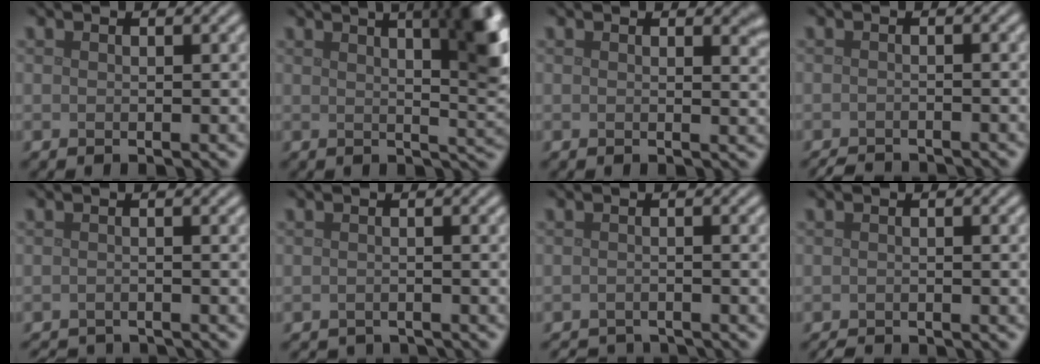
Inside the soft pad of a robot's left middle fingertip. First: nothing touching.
{"total": 11.3, "force": [4.6, 4.1, 9.4], "torque": [-0.078, 0.043, 0.047]}
{"total": 1.4, "force": [0.9, 0.4, 1.0], "torque": [-0.007, -0.005, 0.015]}
{"total": 2.6, "force": [-2.6, 0.4, 0.6], "torque": [-0.007, -0.006, -0.044]}
{"total": 4.1, "force": [-4.0, 0.4, 0.8], "torque": [-0.015, -0.004, -0.061]}
{"total": 2.7, "force": [-2.7, 0.2, 0.2], "torque": [0.001, -0.009, -0.039]}
{"total": 3.5, "force": [-3.5, 0.4, 0.5], "torque": [-0.011, 0.000, -0.055]}
{"total": 2.1, "force": [-2.0, 0.2, 0.5], "torque": [-0.004, -0.005, -0.034]}